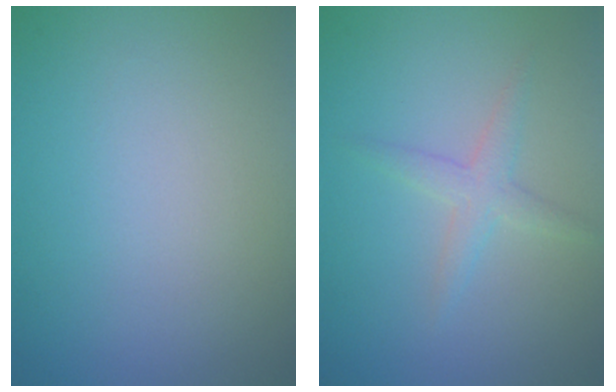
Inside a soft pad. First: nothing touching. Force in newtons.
{"total": 2.0, "press": 2.0, "slide": 0.1}